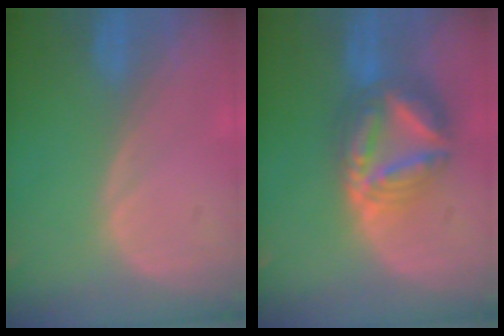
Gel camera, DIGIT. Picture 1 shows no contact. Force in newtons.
{"total": 8.7, "press": 8.7, "slide": 0.8}